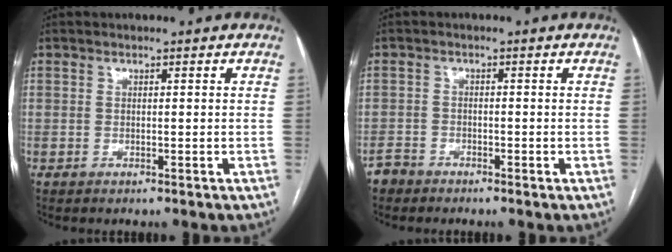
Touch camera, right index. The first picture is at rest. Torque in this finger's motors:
{"motor_torque": [-1.17, 0.97, -0.66, -0.21]}